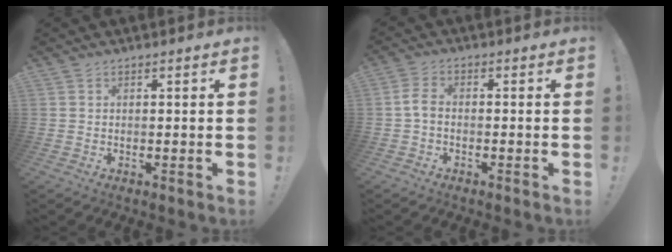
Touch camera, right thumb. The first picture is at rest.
{"total": 4.6, "force": [-0.9, 2.8, 3.4], "torque": [-0.071, 0.011, -0.017]}